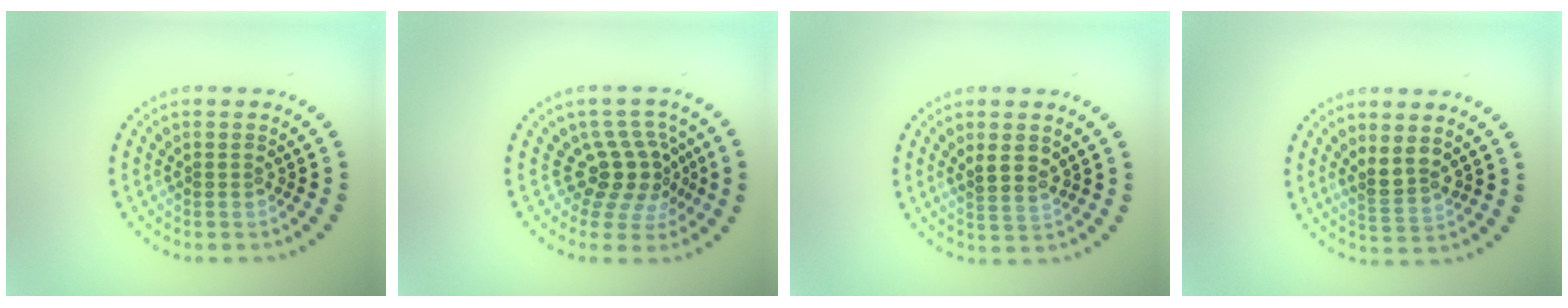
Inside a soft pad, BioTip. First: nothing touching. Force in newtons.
{"total": 3.9, "press": 2.8, "slide": 2.7}
{"total": 2.2, "press": 2.1, "slide": 0.7}
{"total": 2.1, "press": 1.8, "slide": 1.0}